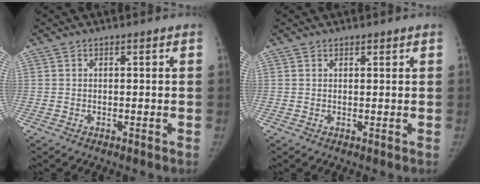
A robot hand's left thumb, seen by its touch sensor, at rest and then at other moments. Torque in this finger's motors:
{"motor_torque": [-0.25, -0.05, -0.14, 0.31, -0.05]}